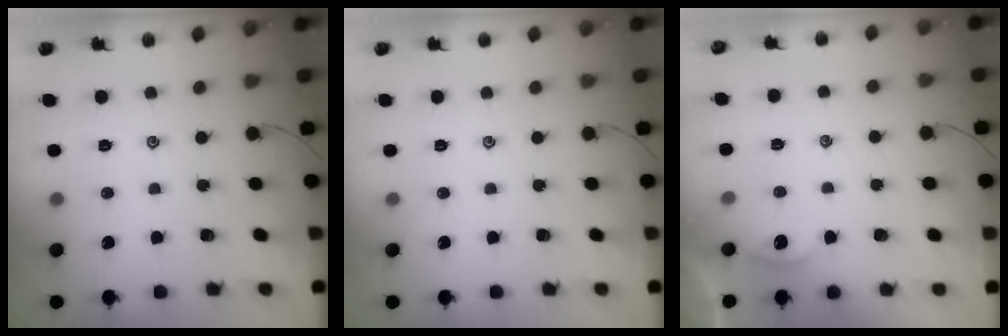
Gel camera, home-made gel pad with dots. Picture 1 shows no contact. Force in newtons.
{"total": 0.0}
{"total": 1.9, "press": 1.9, "slide": 0.2}